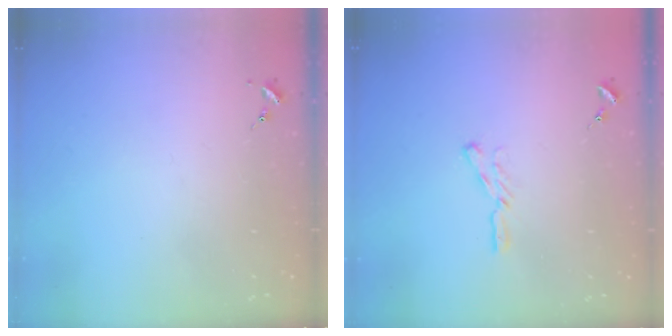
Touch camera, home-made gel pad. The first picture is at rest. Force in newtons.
{"total": 4.7, "press": 4.6, "slide": 0.6}